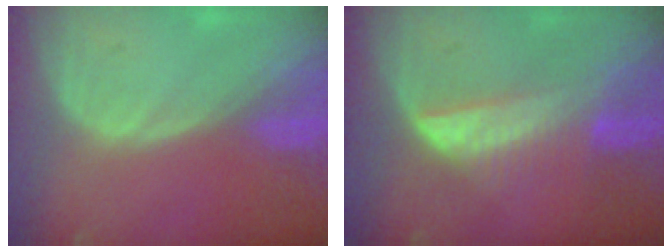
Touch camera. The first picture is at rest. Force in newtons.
{"total": 6.3, "press": 6.2, "slide": 1.0}